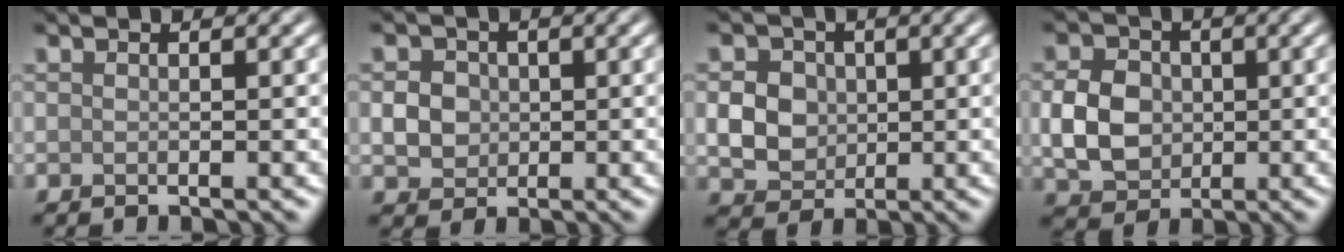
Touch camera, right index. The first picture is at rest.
{"total": 2.6, "force": [0.0, 2.3, 1.2], "torque": [-0.019, 0.000, 0.000]}
{"total": 4.0, "force": [0.1, 3.4, 2.1], "torque": [-0.042, -0.001, 0.002]}
{"total": 4.7, "force": [-0.2, 3.8, 2.8], "torque": [-0.058, 0.001, -0.005]}